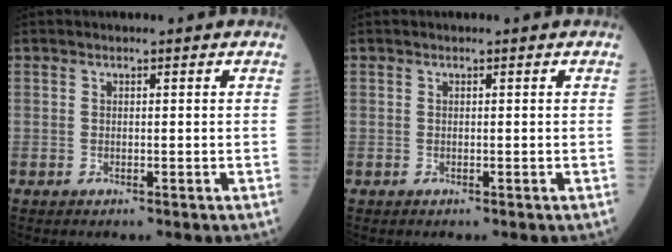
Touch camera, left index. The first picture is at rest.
{"total": 0.0}